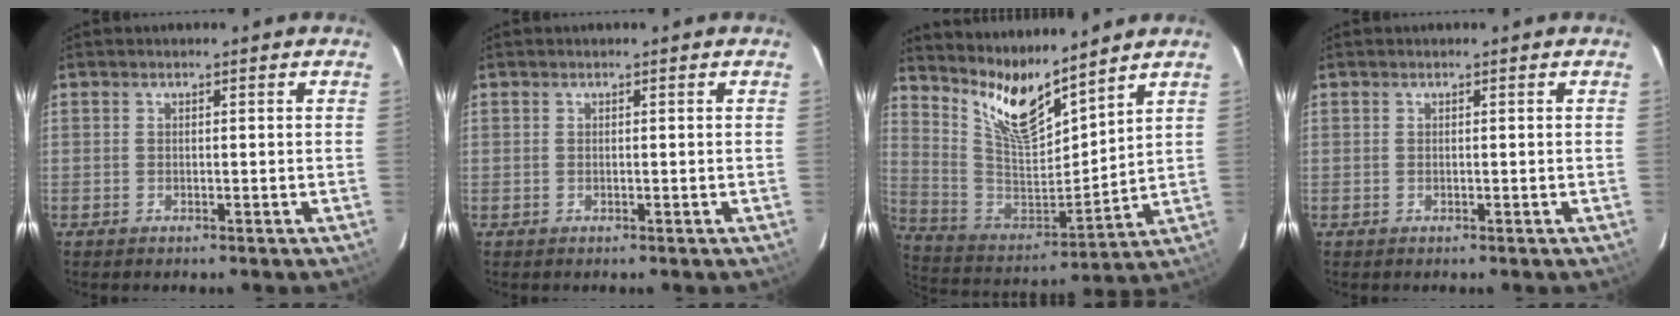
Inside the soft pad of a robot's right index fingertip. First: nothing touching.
{"total": 0.0}
{"total": 13.5, "force": [11.1, 2.2, 7.3], "torque": [-0.139, -0.026, 0.218]}
{"total": 0.0}